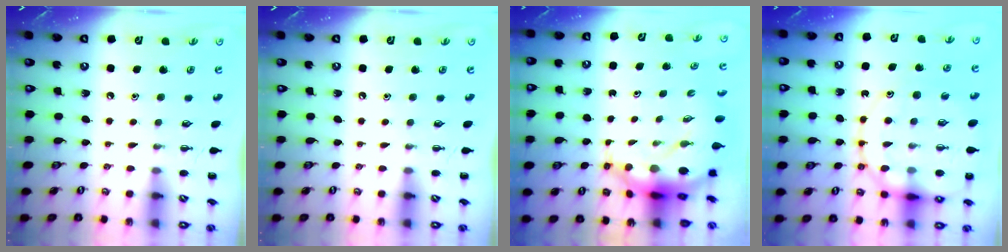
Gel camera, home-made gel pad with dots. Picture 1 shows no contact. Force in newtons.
{"total": 0.0}
{"total": 10.3, "press": 10.0, "slide": 2.7}
{"total": 18.6, "press": 18.4, "slide": 2.8}